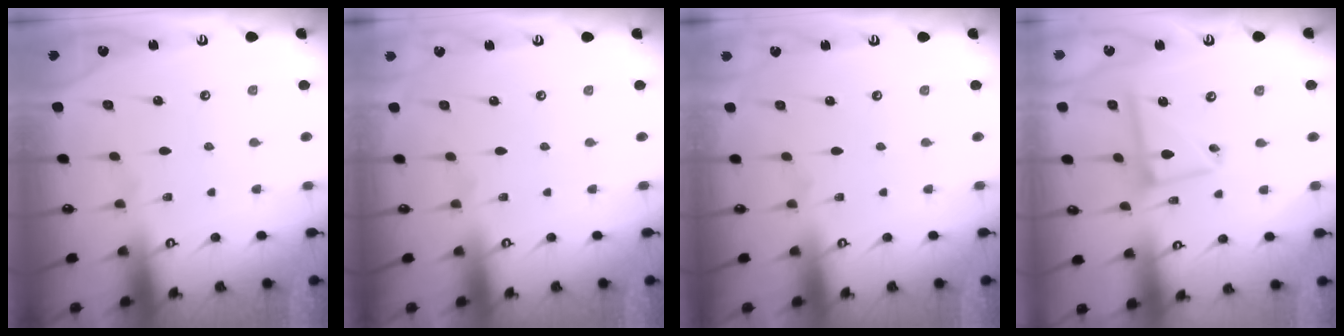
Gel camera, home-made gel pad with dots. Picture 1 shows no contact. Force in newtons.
{"total": 0.0}
{"total": 0.0}
{"total": 10.5, "press": 10.5, "slide": 0.9}